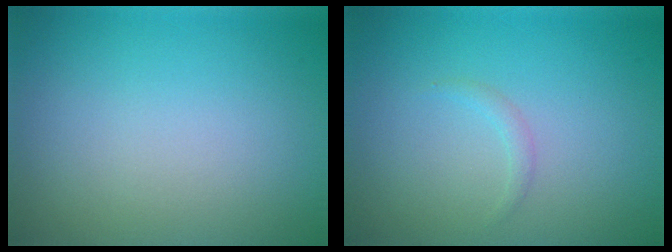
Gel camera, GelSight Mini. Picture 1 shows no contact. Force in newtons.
{"total": 0.7, "press": 0.7, "slide": 0.1}